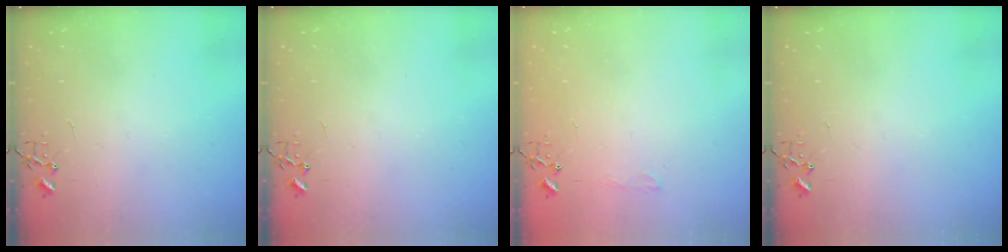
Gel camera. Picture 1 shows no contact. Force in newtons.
{"total": 0.0}
{"total": 4.7, "press": 4.6, "slide": 0.7}
{"total": 0.0}